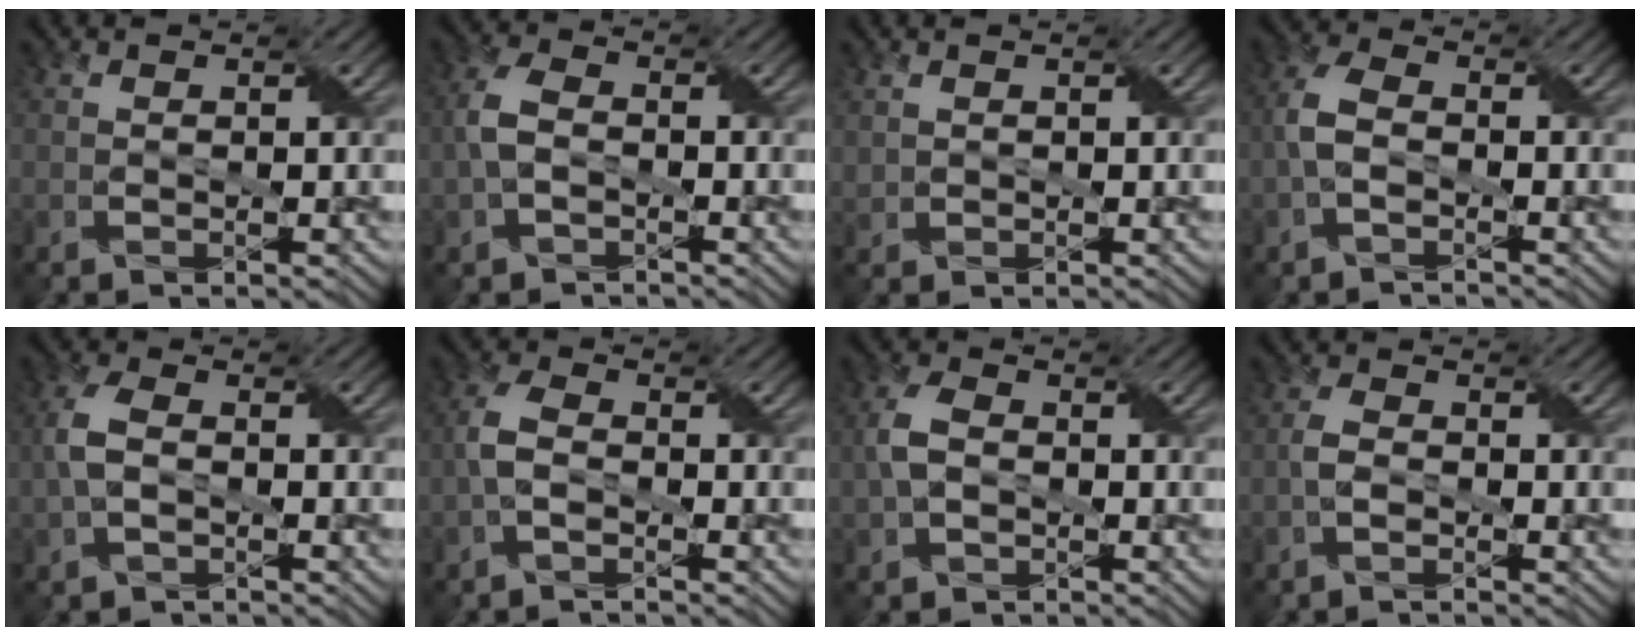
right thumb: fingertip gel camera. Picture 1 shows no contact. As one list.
[{"total": 4.9, "force": [-1.1, 3.3, 3.4], "torque": [-0.091, 0.005, -0.026]}, {"total": 1.0, "force": [0.7, 0.8, 0.2], "torque": [-0.010, 0.001, 0.018]}, {"total": 4.7, "force": [-1.3, 2.8, 3.6], "torque": [-0.095, 0.007, -0.032]}, {"total": 5.2, "force": [-0.8, 3.4, 3.9], "torque": [-0.106, 0.006, -0.021]}, {"total": 4.2, "force": [-1.3, 2.4, 3.1], "torque": [-0.083, 0.007, -0.034]}, {"total": 4.9, "force": [-0.7, 3.5, 3.4], "torque": [-0.091, 0.005, -0.018]}, {"total": 2.4, "force": [-1.0, 1.2, 1.8], "torque": [-0.043, 0.007, -0.026]}]